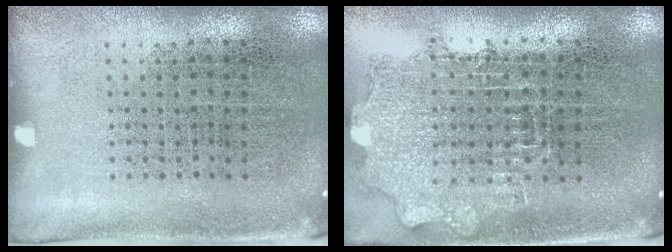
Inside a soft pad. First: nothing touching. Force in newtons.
{"total": 1.3, "press": 1.1, "slide": 0.6}